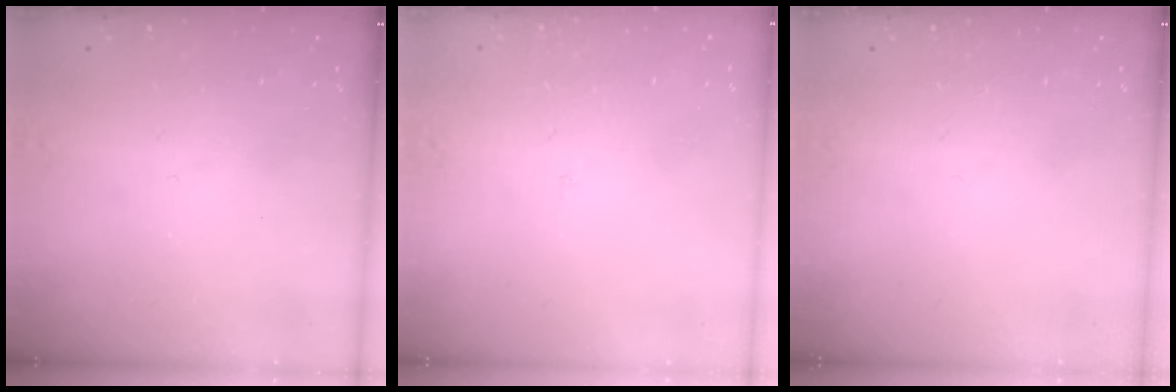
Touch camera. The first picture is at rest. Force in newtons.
{"total": 2.0, "press": 2.0, "slide": 0.1}
{"total": 0.0}